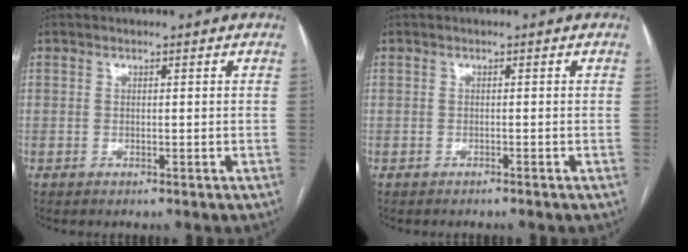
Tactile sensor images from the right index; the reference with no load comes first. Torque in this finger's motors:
{"motor_torque": [-0.05, -0.01, -0.03, 0.00]}